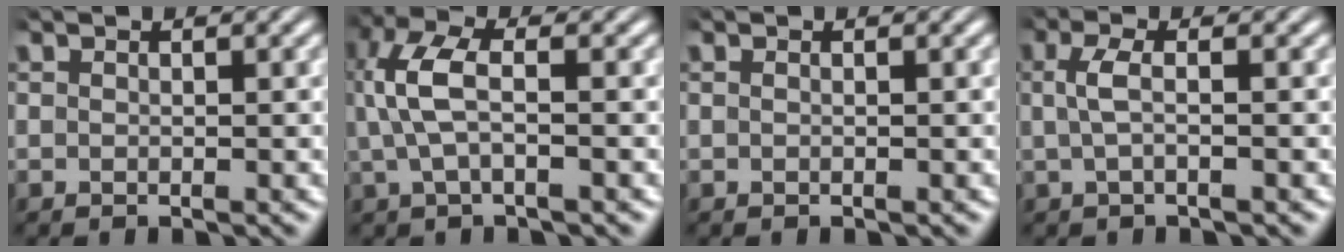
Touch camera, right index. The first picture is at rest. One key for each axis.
{"total": 4.7, "fx": 0.3, "fy": 2.0, "fz": 4.2, "tx": -0.099, "ty": 0.003, "tz": 0.007}
{"total": 0.0}
{"total": 2.3, "fx": 0.0, "fy": 0.5, "fz": 2.3, "tx": -0.054, "ty": 0.001, "tz": 0.000}